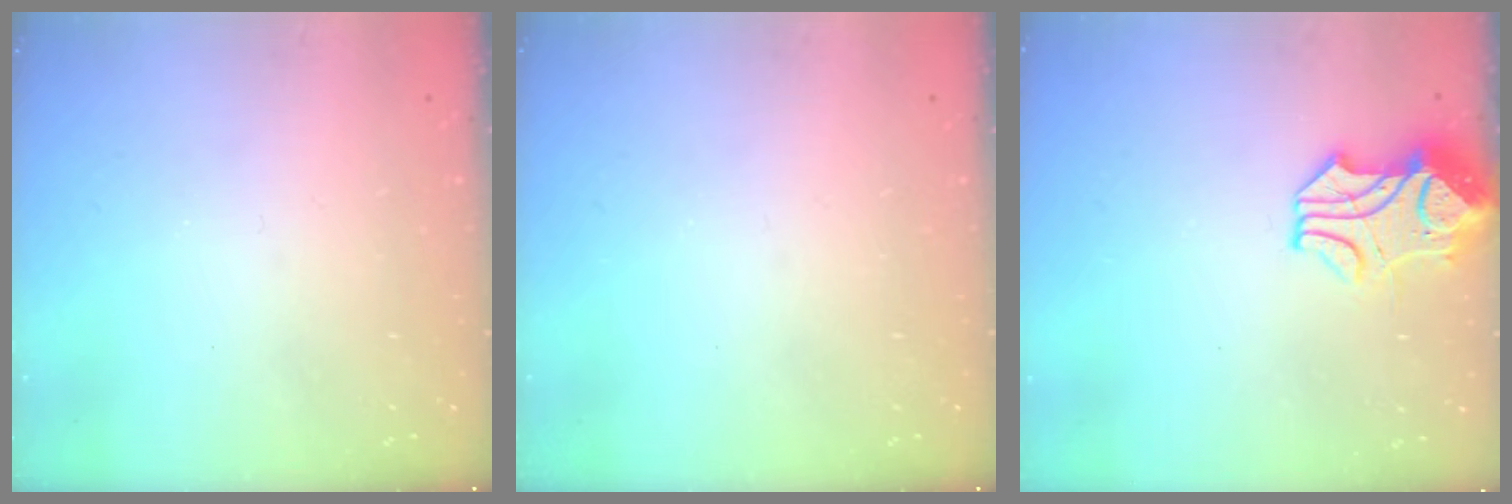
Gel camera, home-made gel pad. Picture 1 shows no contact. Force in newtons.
{"total": 0.0}
{"total": 2.2, "press": 1.9, "slide": 1.1}